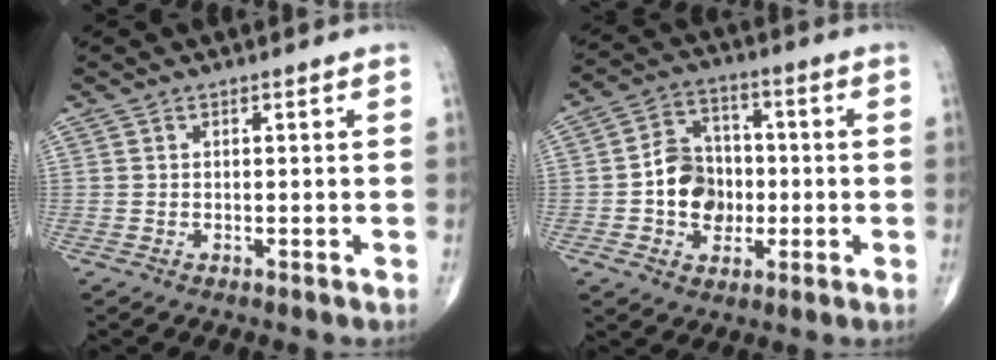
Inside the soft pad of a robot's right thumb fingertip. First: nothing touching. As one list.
[{"total": 10.3, "force": [-1.3, 8.3, 6.0], "torque": [-0.066, 0.024, -0.028]}]